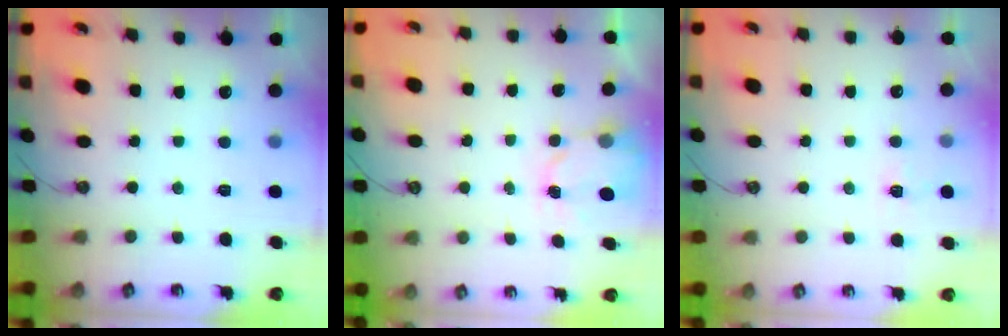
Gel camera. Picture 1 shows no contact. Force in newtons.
{"total": 2.7, "press": 2.6, "slide": 0.4}
{"total": 3.4, "press": 3.3, "slide": 0.5}